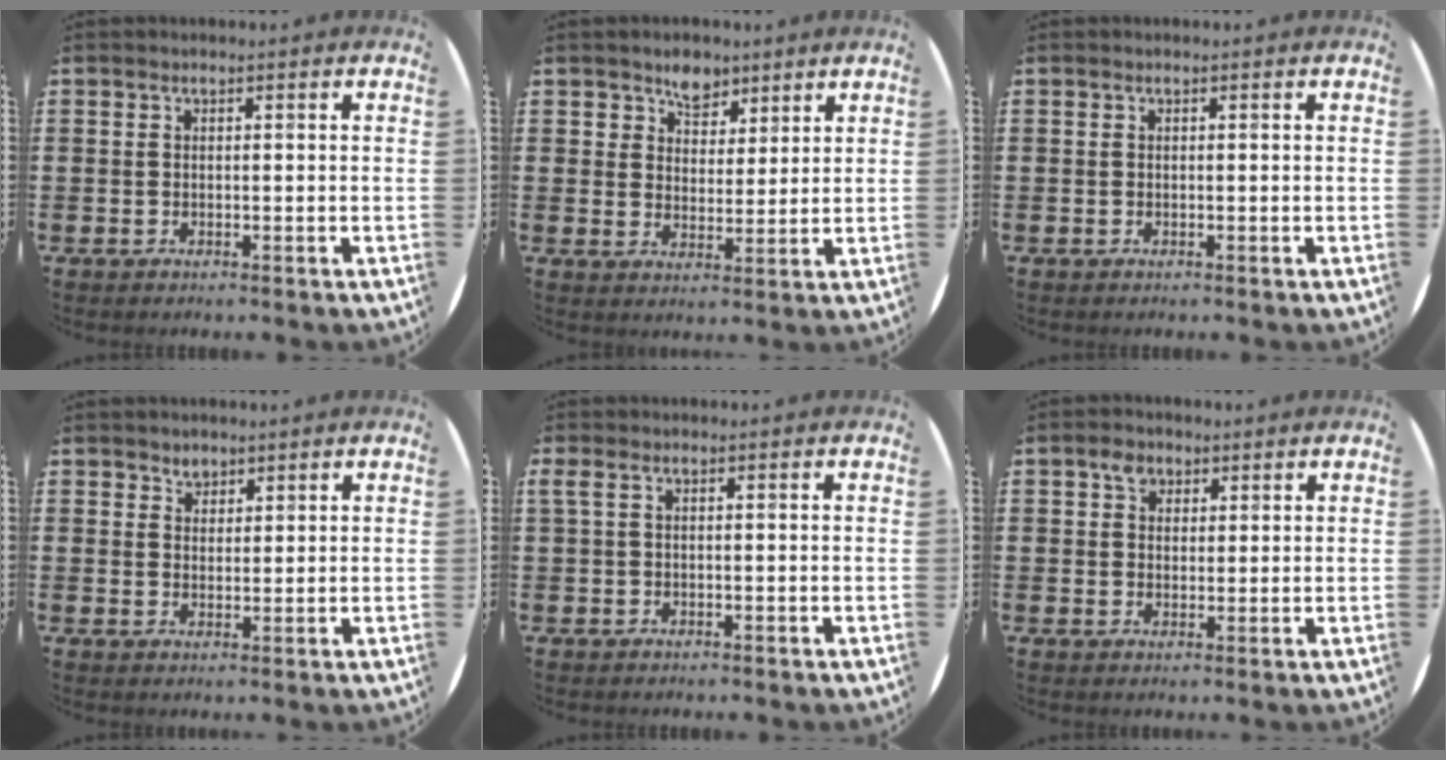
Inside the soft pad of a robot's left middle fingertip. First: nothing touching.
{"total": 4.4, "force": [3.5, 2.5, 0.5], "torque": [-0.006, -0.005, 0.063]}
{"total": 0.0}
{"total": 2.0, "force": [1.8, 1.0, 0.0], "torque": [0.008, -0.002, 0.034]}
{"total": 0.6, "force": [0.0, 0.0, 0.6], "torque": [-0.011, 0.000, -0.001]}
{"total": 2.5, "force": [1.7, 1.7, 0.8], "torque": [-0.003, -0.001, 0.028]}